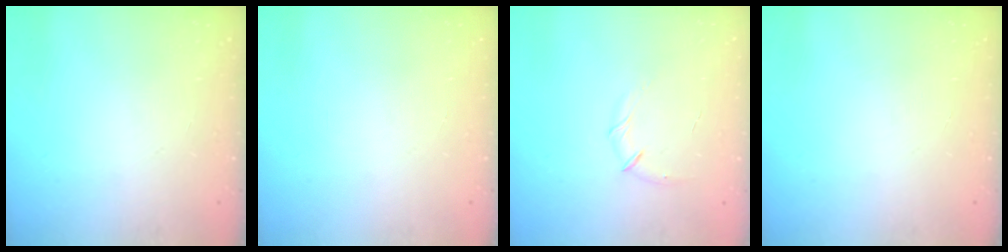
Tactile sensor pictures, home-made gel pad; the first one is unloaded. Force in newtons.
{"total": 0.0}
{"total": 8.0, "press": 7.7, "slide": 2.1}
{"total": 0.0}